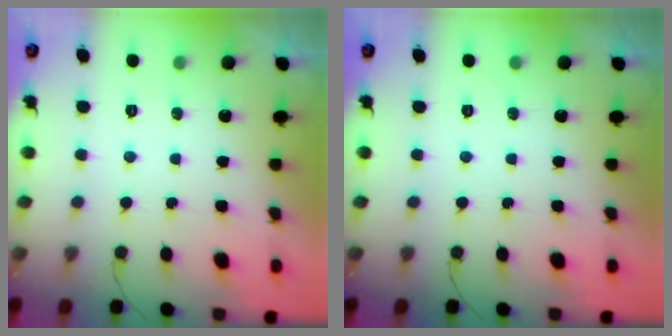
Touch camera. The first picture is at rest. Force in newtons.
{"total": 0.0}